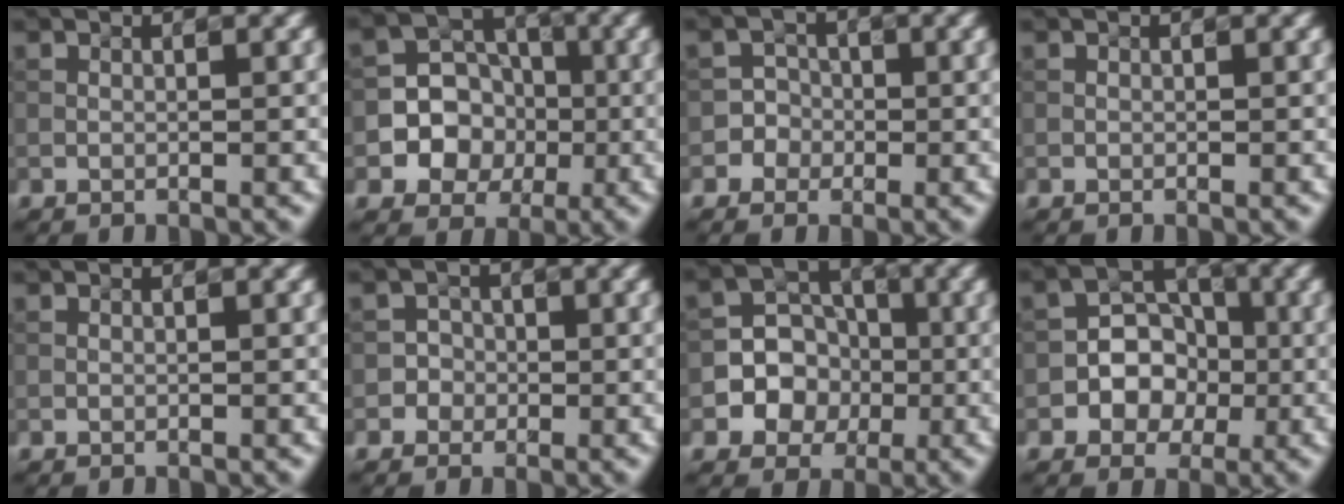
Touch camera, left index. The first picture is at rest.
{"total": 7.1, "force": [-1.5, 6.6, 2.1], "torque": [-0.017, 0.020, -0.046]}
{"total": 2.6, "force": [-1.2, 2.3, -0.1], "torque": [0.030, 0.009, -0.028]}
{"total": 0.0}
{"total": 0.0}
{"total": 1.6, "force": [-0.5, 1.5, -0.1], "torque": [0.022, 0.003, -0.010]}
{"total": 6.3, "force": [-1.5, 5.9, 1.6], "torque": [-0.007, 0.022, -0.046]}
{"total": 4.1, "force": [-1.0, 3.5, 1.9], "torque": [-0.005, 0.005, -0.032]}